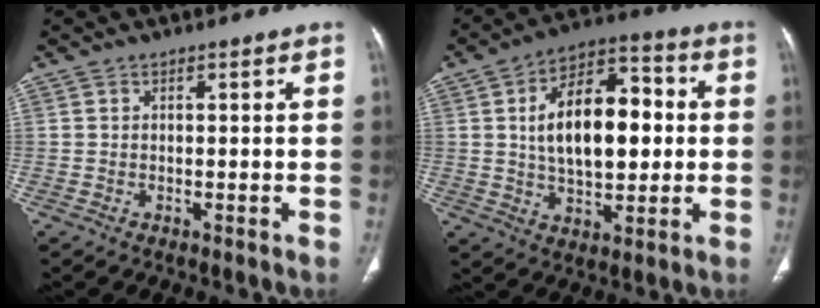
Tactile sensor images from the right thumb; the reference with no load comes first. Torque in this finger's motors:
{"motor_torque": [-0.62, 1.52, 0.80, 0.76, 0.28]}